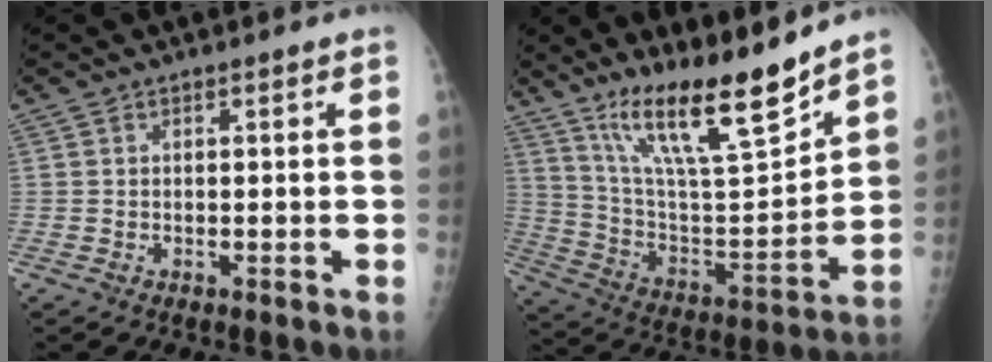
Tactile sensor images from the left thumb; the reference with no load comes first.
{"total": 19.4, "force": [14.5, 2.7, 12.7], "torque": [-0.187, -0.083, 0.262]}